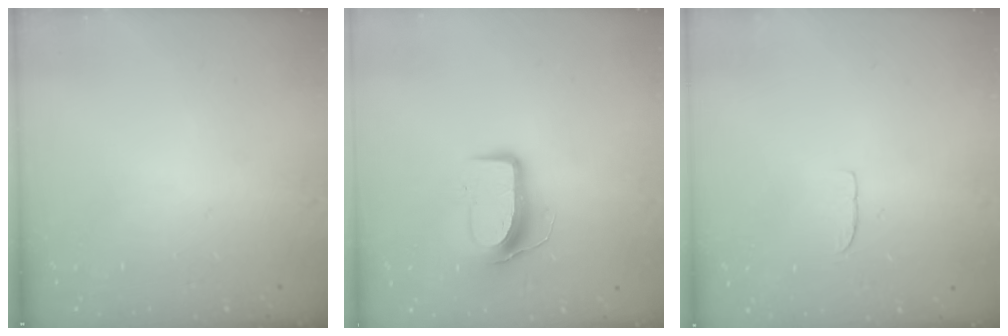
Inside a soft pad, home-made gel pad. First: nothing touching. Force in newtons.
{"total": 9.0, "press": 9.0, "slide": 0.6}
{"total": 3.2, "press": 3.2, "slide": 0.3}